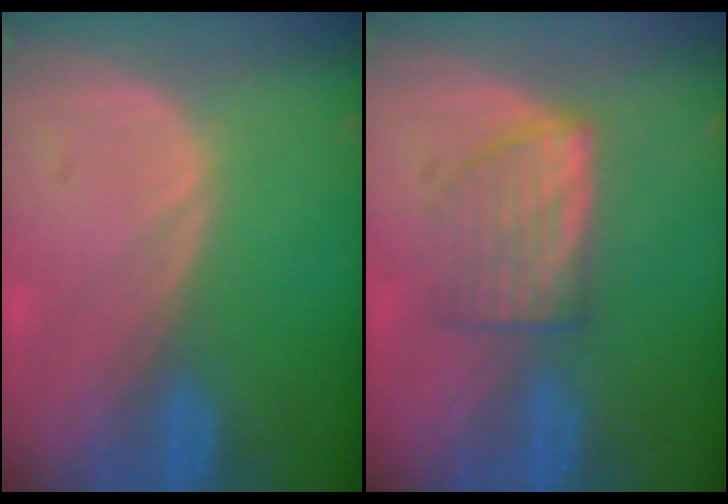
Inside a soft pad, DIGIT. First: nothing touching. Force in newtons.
{"total": 5.2, "press": 5.2, "slide": 0.3}